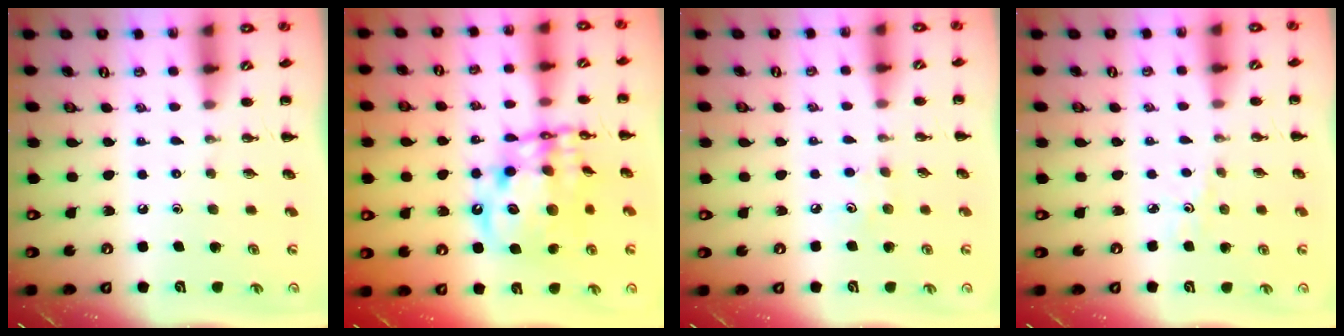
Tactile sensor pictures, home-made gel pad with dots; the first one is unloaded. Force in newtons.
{"total": 16.4, "press": 15.9, "slide": 4.2}
{"total": 3.4, "press": 3.3, "slide": 0.8}
{"total": 2.2, "press": 2.1, "slide": 0.7}